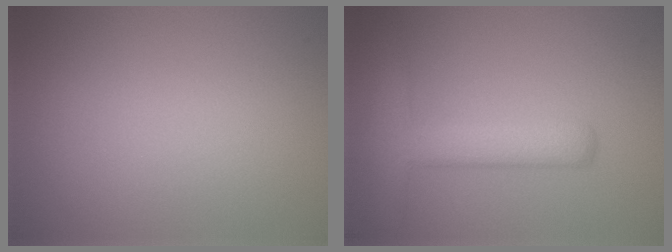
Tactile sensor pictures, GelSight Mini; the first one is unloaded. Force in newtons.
{"total": 5.2, "press": 5.2, "slide": 0.2}